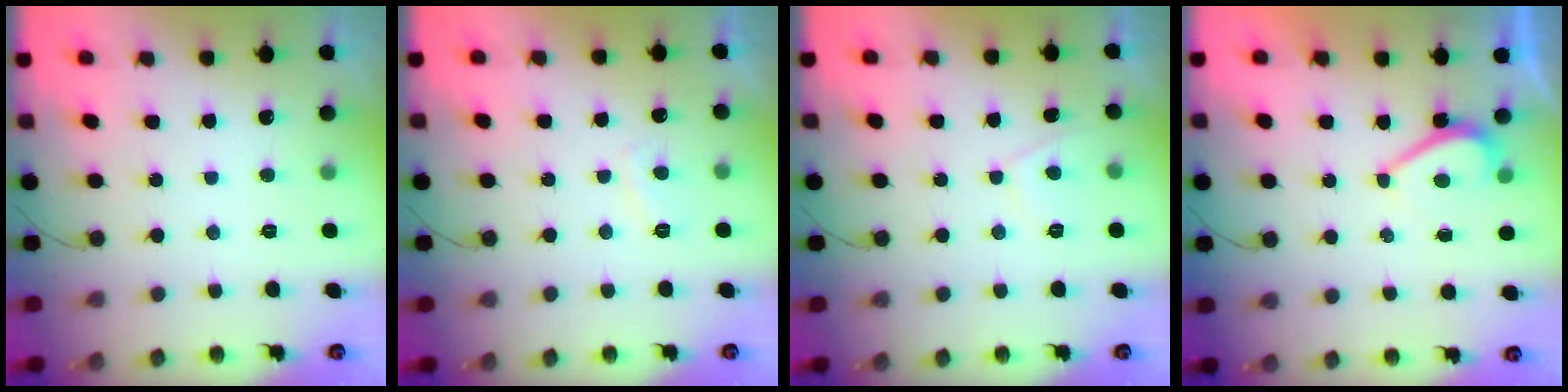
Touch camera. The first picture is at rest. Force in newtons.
{"total": 2.7, "press": 2.5, "slide": 0.8}
{"total": 2.4, "press": 2.3, "slide": 0.5}
{"total": 2.8, "press": 2.8, "slide": 0.5}